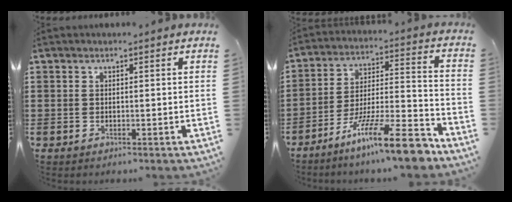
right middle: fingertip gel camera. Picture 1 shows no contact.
{"total": 14.2, "force": [-10.7, 1.1, 9.3], "torque": [-0.146, 0.029, -0.190]}